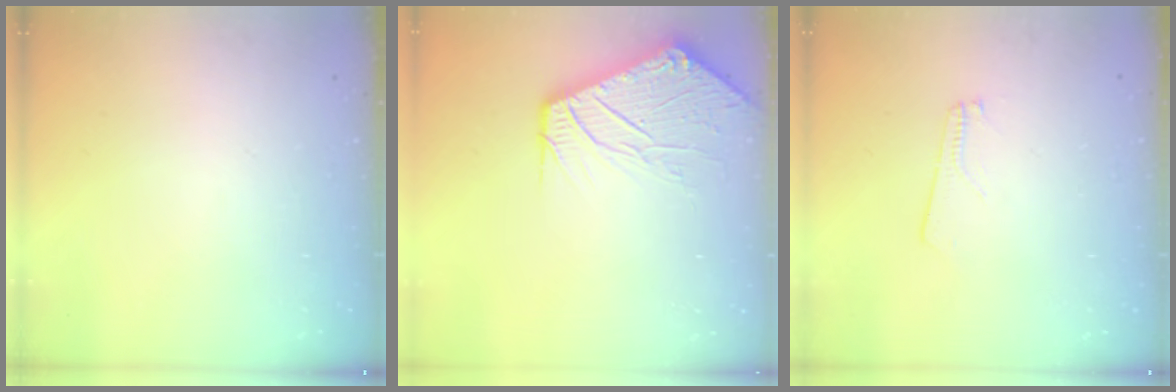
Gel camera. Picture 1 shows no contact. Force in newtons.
{"total": 11.6, "press": 11.6, "slide": 0.9}
{"total": 2.8, "press": 2.8, "slide": 0.4}